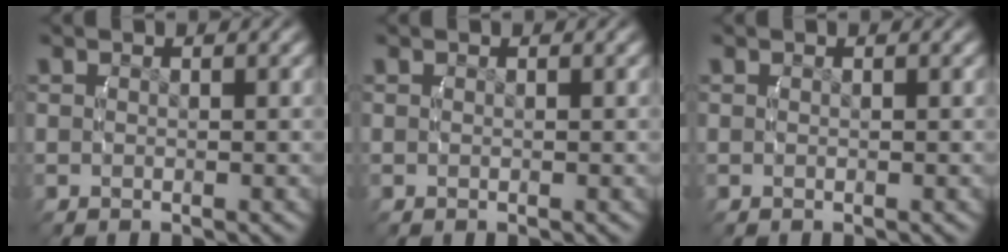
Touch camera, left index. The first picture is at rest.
{"total": 0.0}
{"total": 0.0}